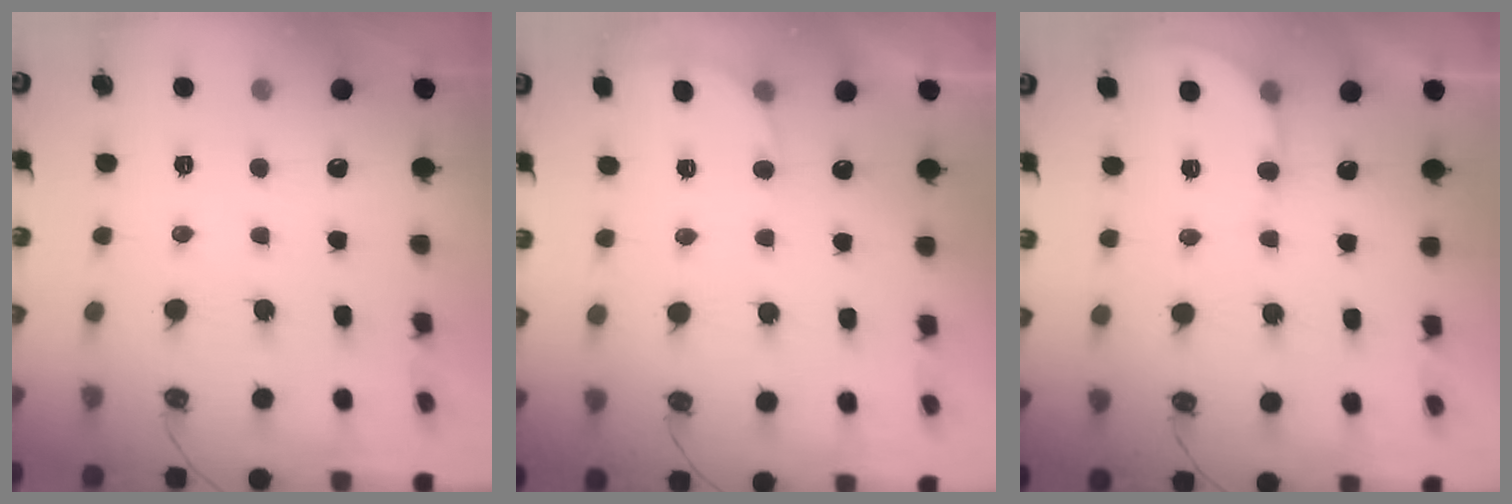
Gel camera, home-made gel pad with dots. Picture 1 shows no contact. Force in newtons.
{"total": 3.8, "press": 3.7, "slide": 0.7}
{"total": 4.4, "press": 4.3, "slide": 1.0}